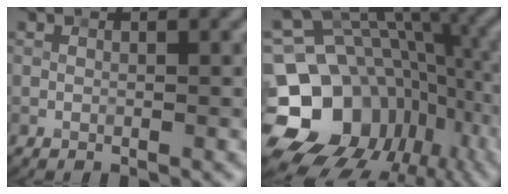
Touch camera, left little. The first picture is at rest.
{"total": 17.0, "force": [-5.6, 14.2, 7.6], "torque": [-0.154, 0.001, -0.088]}